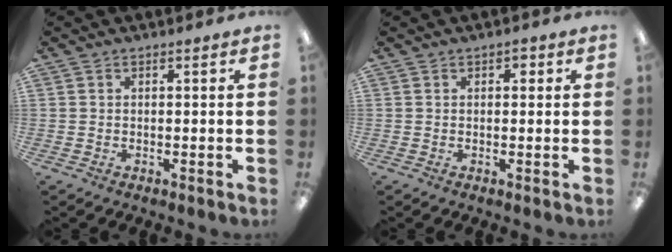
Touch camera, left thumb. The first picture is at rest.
{"total": 1.3, "force": [0.7, 0.8, 0.8], "torque": [-0.008, 0.001, 0.010]}